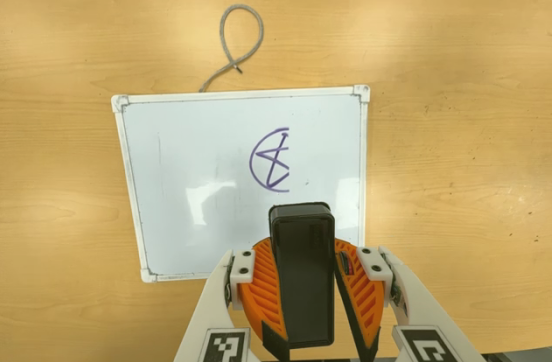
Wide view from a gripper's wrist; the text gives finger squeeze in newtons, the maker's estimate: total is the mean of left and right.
{"total": 10.5, "left": 10.9, "right": 10.0}